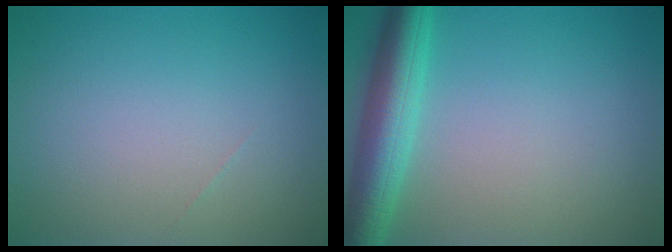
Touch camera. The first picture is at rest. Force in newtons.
{"total": 5.7, "press": 5.7, "slide": 0.2}